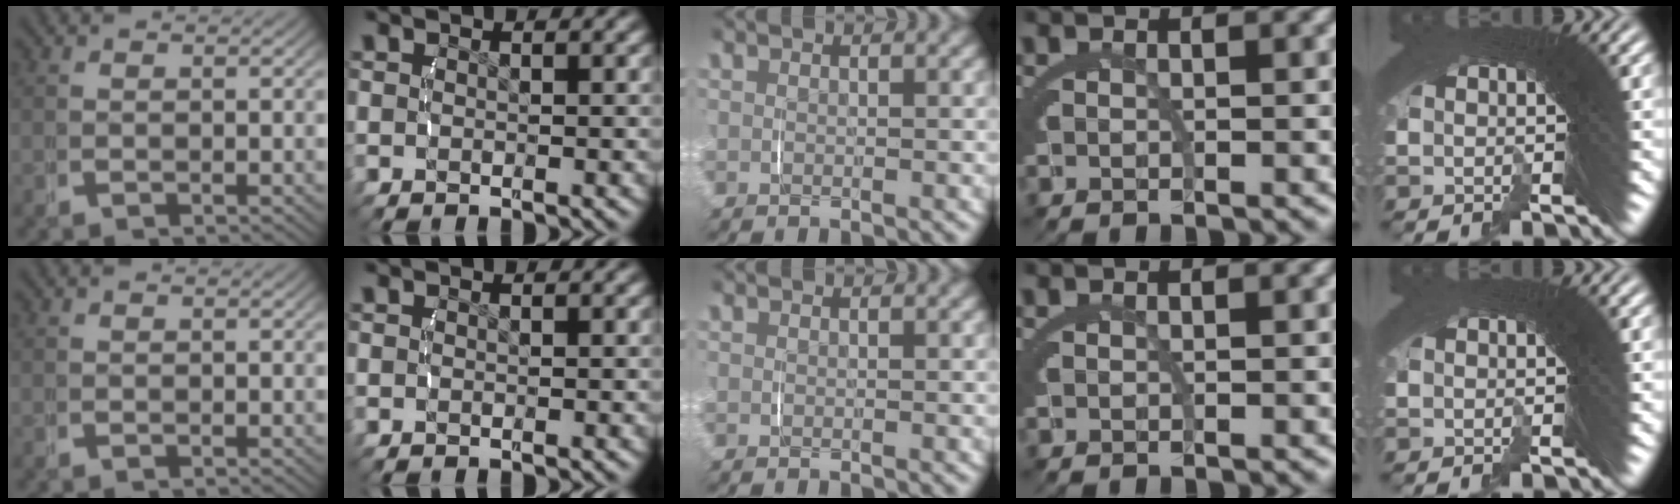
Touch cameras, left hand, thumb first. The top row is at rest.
{}